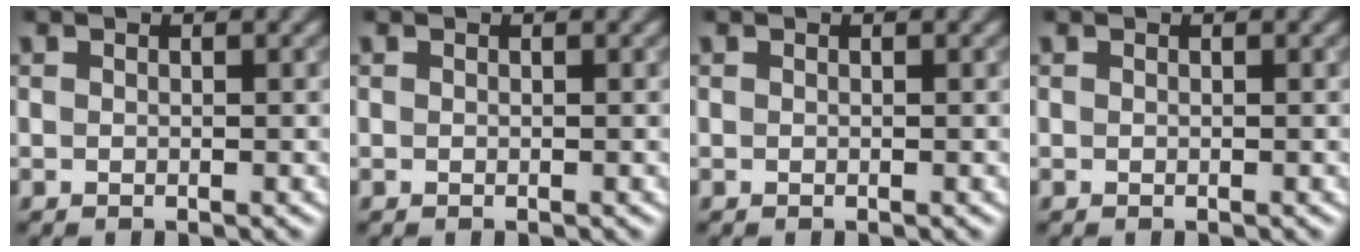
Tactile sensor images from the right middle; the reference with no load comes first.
{"total": 0.0}
{"total": 0.0}
{"total": 0.0}